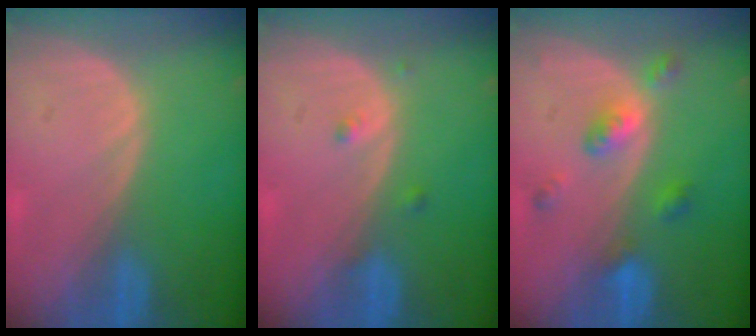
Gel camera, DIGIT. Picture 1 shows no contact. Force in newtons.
{"total": 1.3, "press": 1.3, "slide": 0.0}
{"total": 5.3, "press": 4.6, "slide": 2.6}